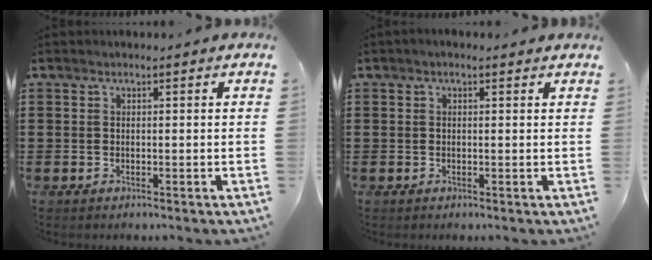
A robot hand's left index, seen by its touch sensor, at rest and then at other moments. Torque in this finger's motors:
{"motor_torque": [2.14, 0.00, 0.40, 0.02]}